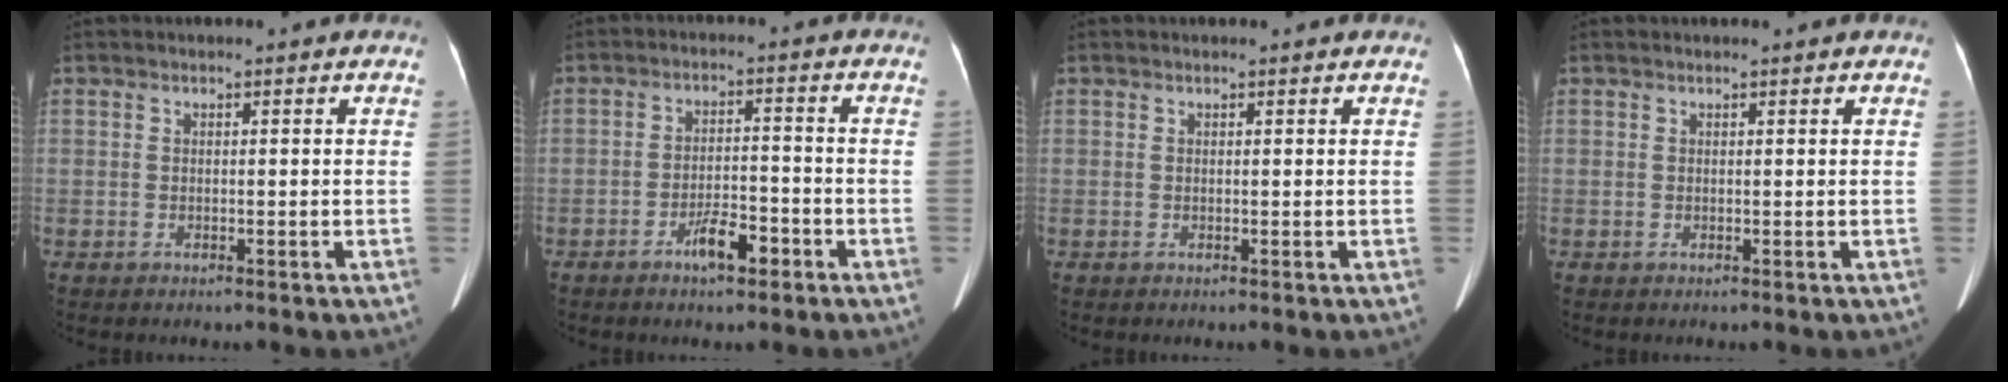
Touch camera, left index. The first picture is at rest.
{"total": 4.7, "force": [-2.9, 1.4, 3.4], "torque": [-0.064, 0.003, -0.049]}
{"total": 0.9, "force": [0.9, 0.0, 0.2], "torque": [-0.010, 0.005, 0.011]}
{"total": 1.3, "force": [1.2, 0.1, 0.5], "torque": [-0.010, 0.009, 0.015]}